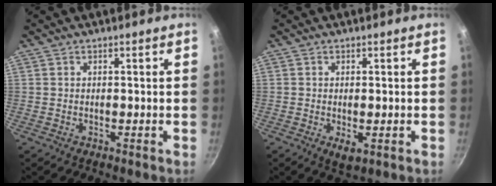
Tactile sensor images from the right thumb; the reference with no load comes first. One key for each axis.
{"total": 3.1, "fx": -0.8, "fy": 1.3, "fz": 2.7, "tx": -0.046, "ty": -0.012, "tz": -0.009}